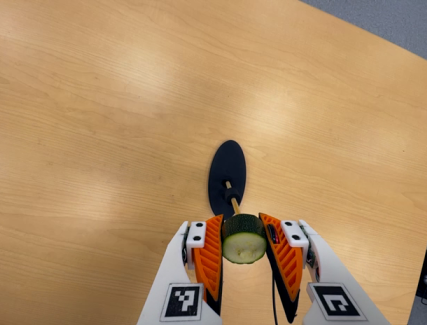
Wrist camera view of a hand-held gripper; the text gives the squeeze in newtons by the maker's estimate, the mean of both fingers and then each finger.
{"total": 11.1, "left": 10.8, "right": 11.4}